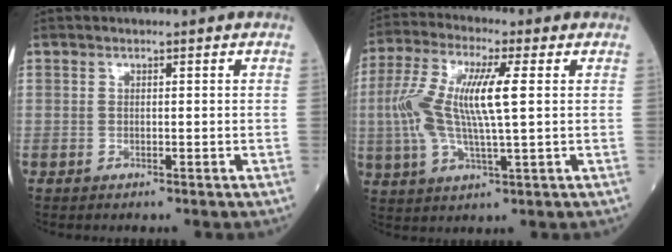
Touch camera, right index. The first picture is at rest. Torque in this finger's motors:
{"motor_torque": [0.60, 0.09, 0.35, 0.21]}